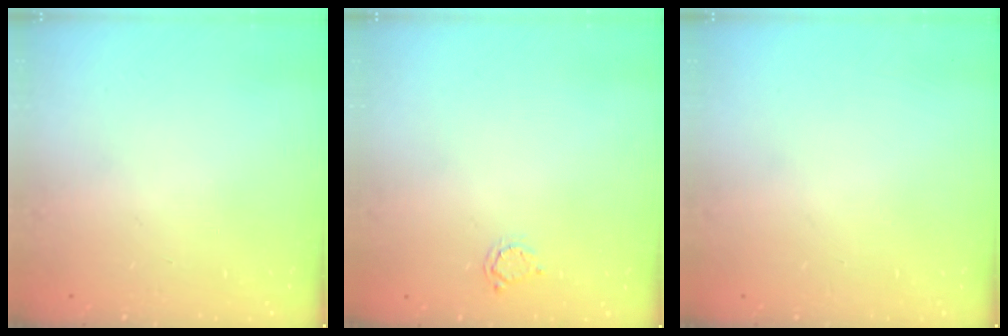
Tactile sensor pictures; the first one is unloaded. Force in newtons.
{"total": 2.5, "press": 2.5, "slide": 0.4}
{"total": 0.0}